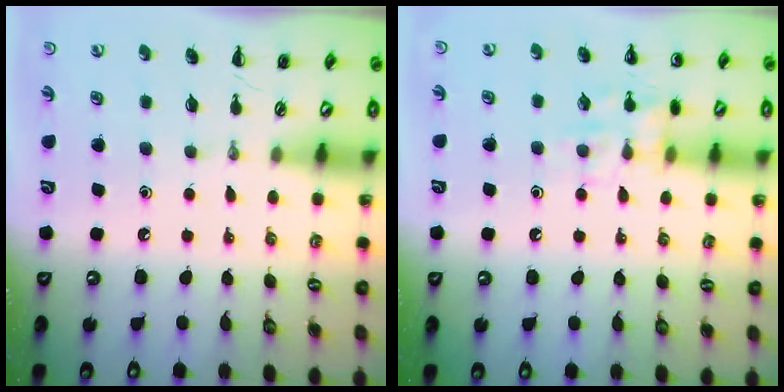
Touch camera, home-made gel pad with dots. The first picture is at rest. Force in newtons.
{"total": 10.5, "press": 10.5, "slide": 0.7}